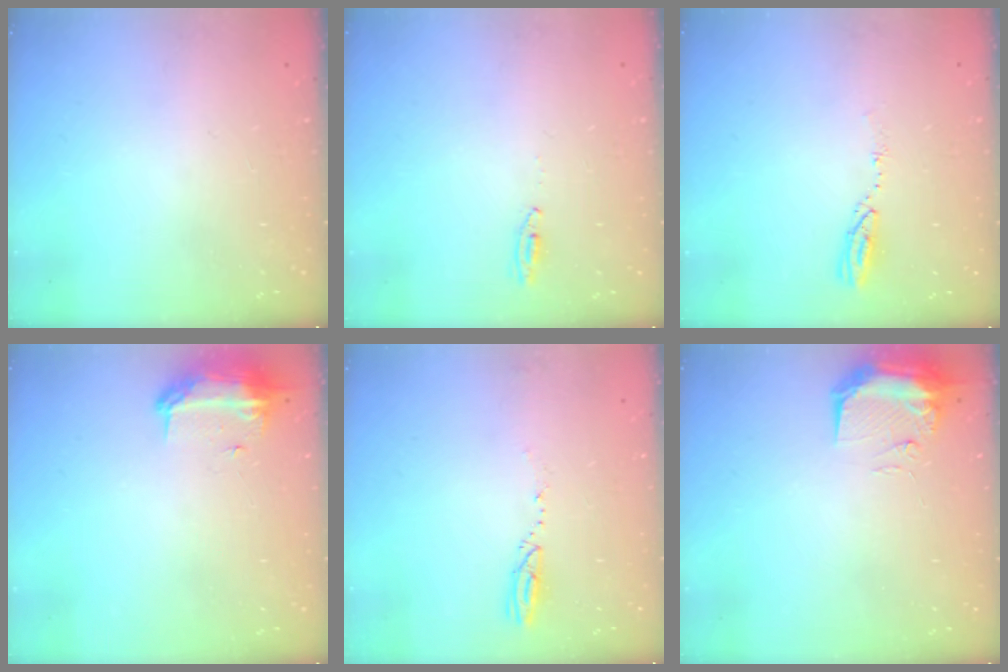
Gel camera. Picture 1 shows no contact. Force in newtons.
{"total": 2.9, "press": 2.7, "slide": 1.1}
{"total": 3.9, "press": 3.9, "slide": 0.4}
{"total": 8.7, "press": 8.5, "slide": 1.8}
{"total": 2.9, "press": 2.9, "slide": 0.4}
{"total": 10.4, "press": 9.9, "slide": 3.0}